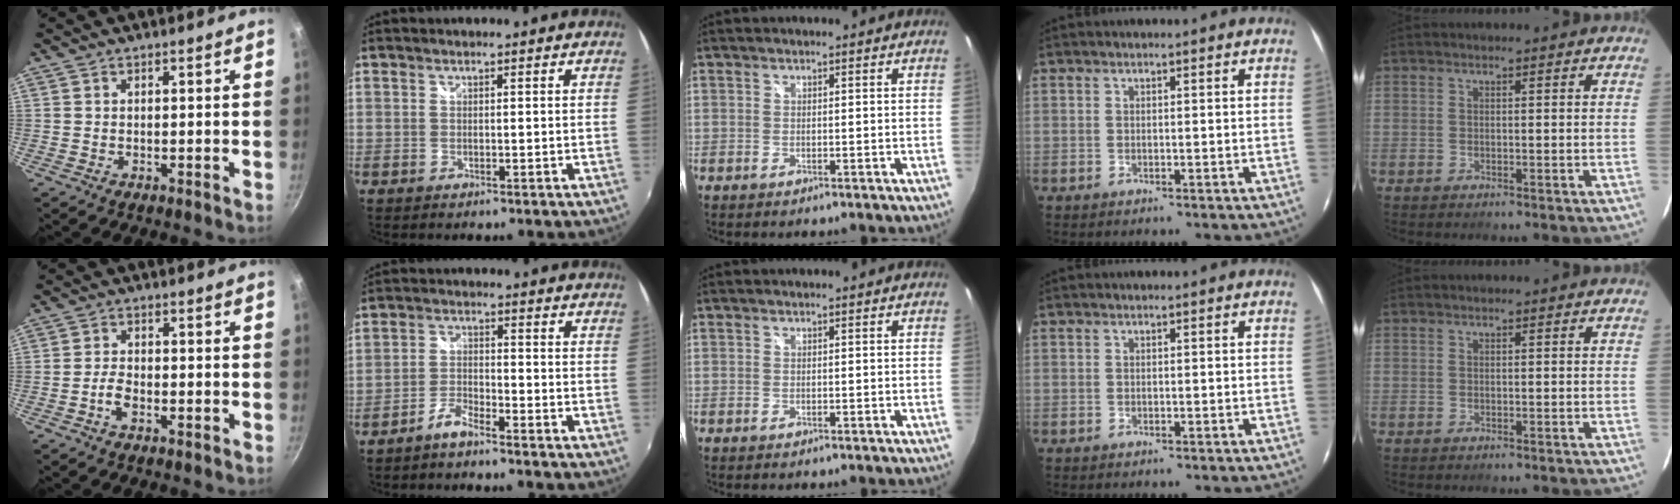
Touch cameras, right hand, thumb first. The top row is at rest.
{"thumb": {"total": 3.3, "force": [-1.7, 1.6, 2.3], "torque": [-0.047, 0.016, -0.035]}, "index": {"total": 3.6, "force": [-3.1, 0.7, 1.7], "torque": [-0.051, 0.007, -0.064]}}